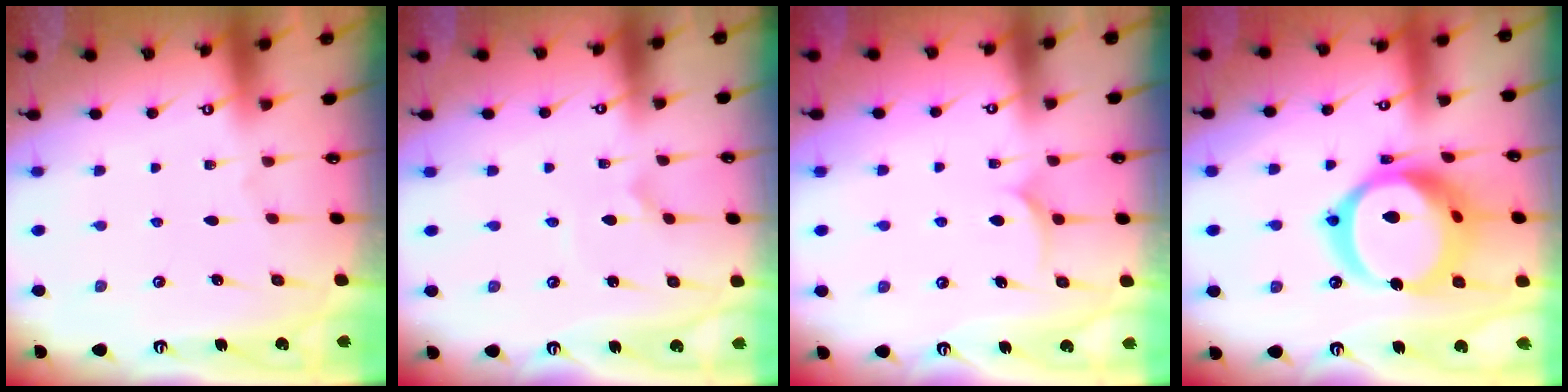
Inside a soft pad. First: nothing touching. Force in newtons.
{"total": 0.9, "press": 0.9, "slide": 0.0}
{"total": 6.3, "press": 6.3, "slide": 0.3}
{"total": 23.1, "press": 22.9, "slide": 2.6}